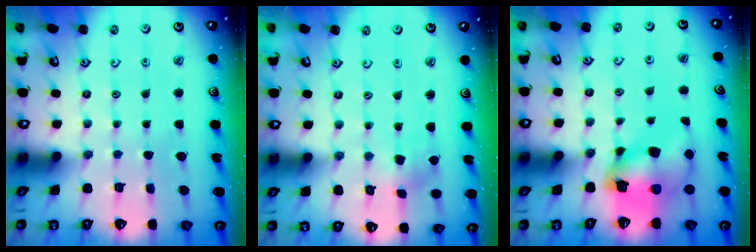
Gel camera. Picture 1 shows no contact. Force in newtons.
{"total": 1.9, "press": 1.9, "slide": 0.2}
{"total": 10.5, "press": 10.4, "slide": 1.2}